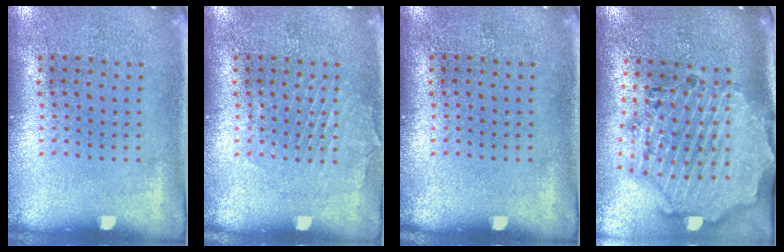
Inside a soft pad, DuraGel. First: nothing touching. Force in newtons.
{"total": 1.2, "press": 1.1, "slide": 0.1}
{"total": 0.0}
{"total": 2.7, "press": 2.4, "slide": 1.1}